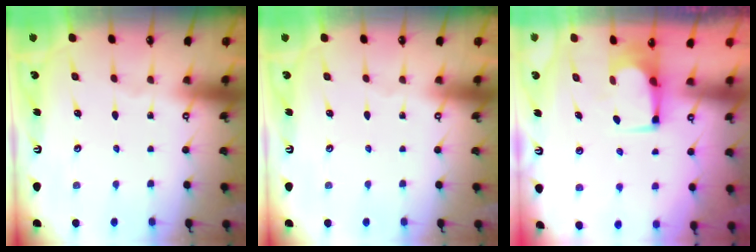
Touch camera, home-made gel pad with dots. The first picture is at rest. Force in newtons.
{"total": 0.0}
{"total": 2.1, "press": 2.1, "slide": 0.1}